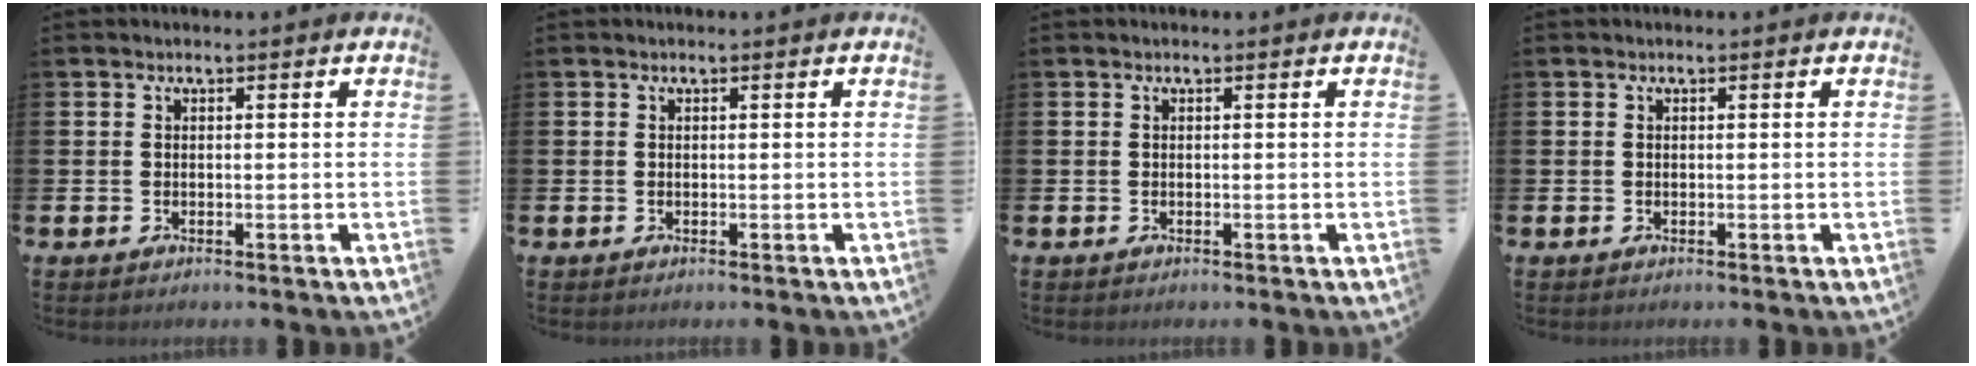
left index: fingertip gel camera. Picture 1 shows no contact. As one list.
[{"total": 0.0}, {"total": 0.0}, {"total": 0.0}]